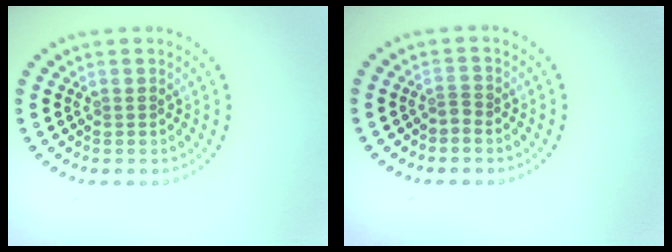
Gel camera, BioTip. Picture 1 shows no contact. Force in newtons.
{"total": 0.6, "press": 0.3, "slide": 0.5}